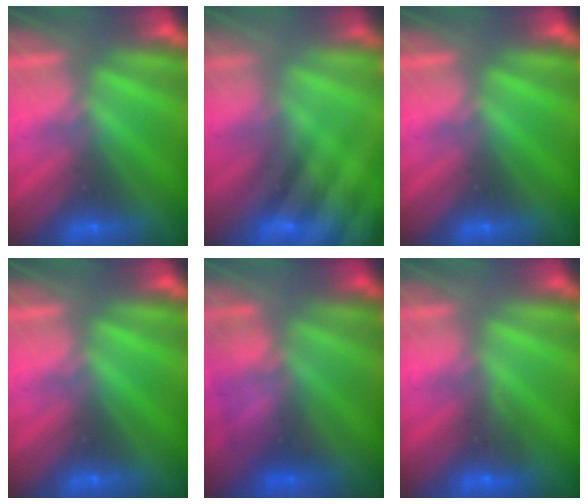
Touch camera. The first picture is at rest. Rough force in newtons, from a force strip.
{"total": 8.6}
{"total": 0.0}
{"total": 0.0}
{"total": 4.6}
{"total": 2.9}